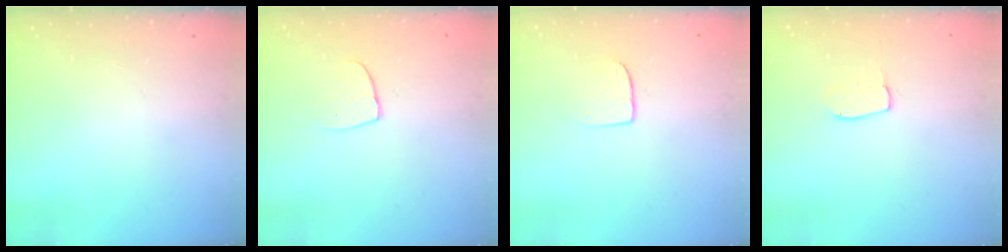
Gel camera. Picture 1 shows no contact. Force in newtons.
{"total": 4.3, "press": 4.3, "slide": 0.3}
{"total": 6.3, "press": 6.3, "slide": 0.6}
{"total": 4.5, "press": 4.5, "slide": 0.3}